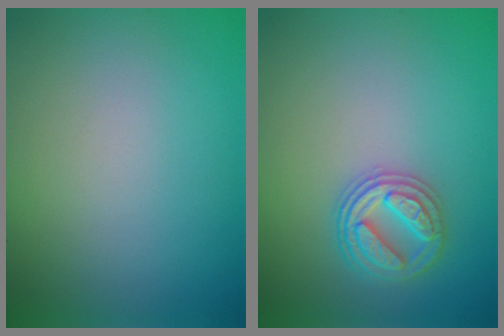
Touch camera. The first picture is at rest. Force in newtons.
{"total": 3.6, "press": 3.5, "slide": 0.9}